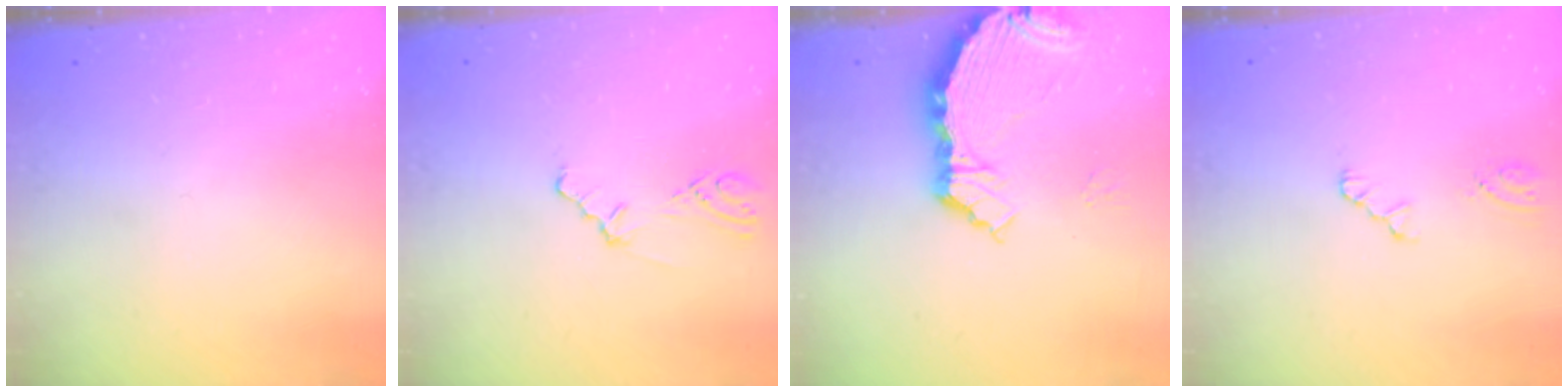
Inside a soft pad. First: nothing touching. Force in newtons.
{"total": 2.6, "press": 2.5, "slide": 0.5}
{"total": 7.3, "press": 5.8, "slide": 4.4}
{"total": 1.9, "press": 1.9, "slide": 0.3}